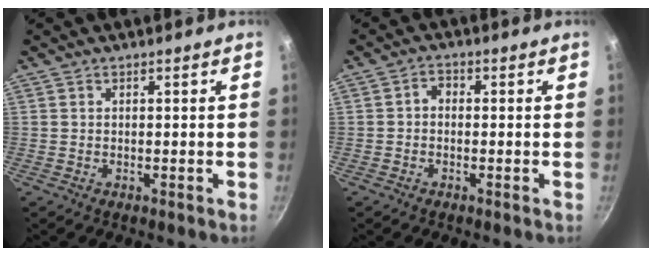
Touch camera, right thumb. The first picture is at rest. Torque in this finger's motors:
{"motor_torque": [0.08, 0.48, 0.62, 0.11, 0.00]}